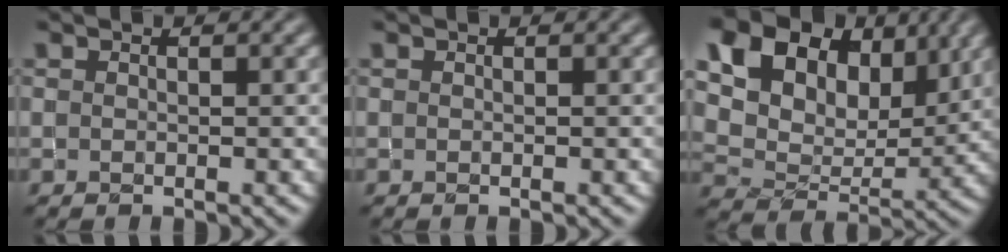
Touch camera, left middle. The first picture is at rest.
{"total": 0.0}
{"total": 13.8, "force": [7.3, 8.8, 7.8], "torque": [-0.166, 0.030, 0.122]}